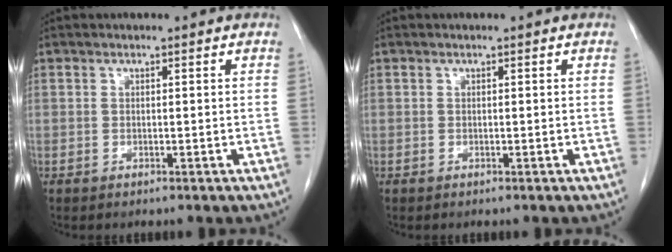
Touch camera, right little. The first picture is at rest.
{"total": 0.0}